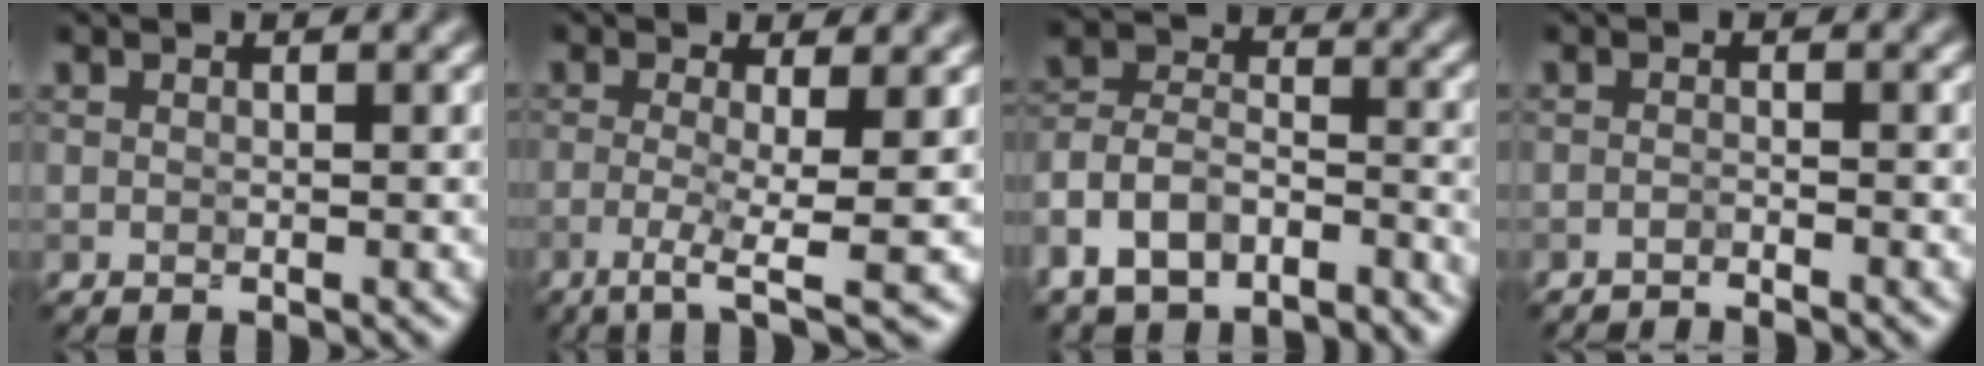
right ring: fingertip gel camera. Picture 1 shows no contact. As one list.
[{"total": 4.9, "force": [-1.7, 0.9, 4.5], "torque": [-0.078, -0.002, -0.040]}, {"total": 7.8, "force": [-6.0, 4.0, 2.9], "torque": [-0.062, 0.003, -0.127]}, {"total": 1.7, "force": [-1.6, 0.1, 0.5], "torque": [-0.007, 0.000, -0.033]}]